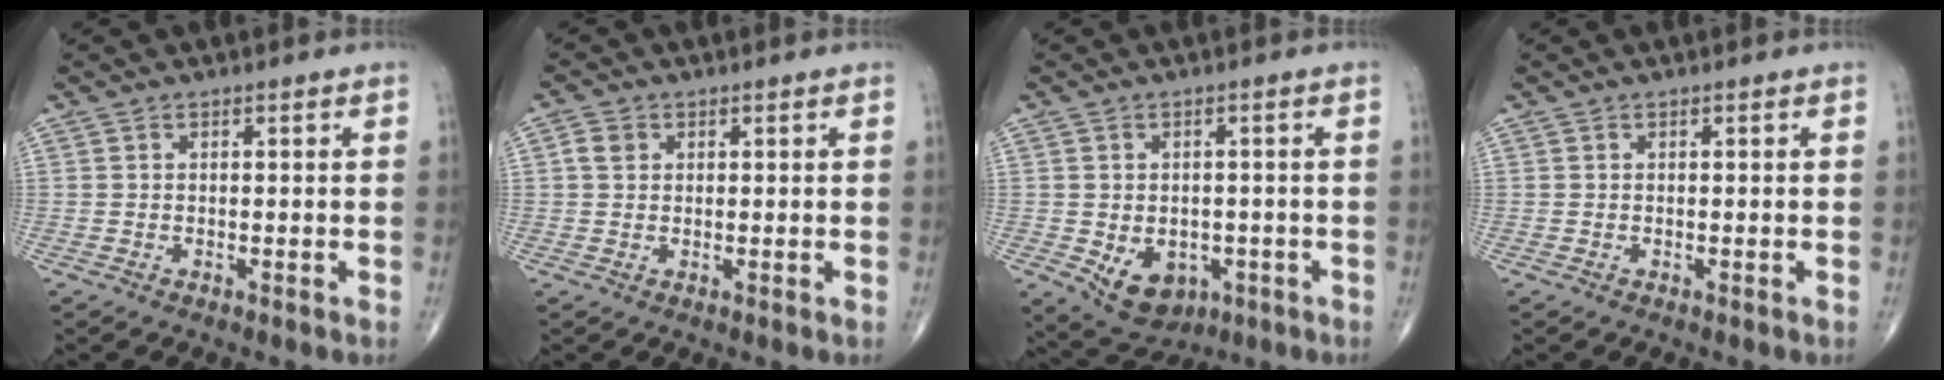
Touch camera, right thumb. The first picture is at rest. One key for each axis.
{"total": 2.4, "fx": 0.7, "fy": 2.0, "fz": 1.2, "tx": -0.018, "ty": 0.004, "tz": 0.012}
{"total": 8.6, "fx": -2.6, "fy": 6.4, "fz": 5.1, "tx": -0.059, "ty": 0.007, "tz": -0.022}
{"total": 0.0}